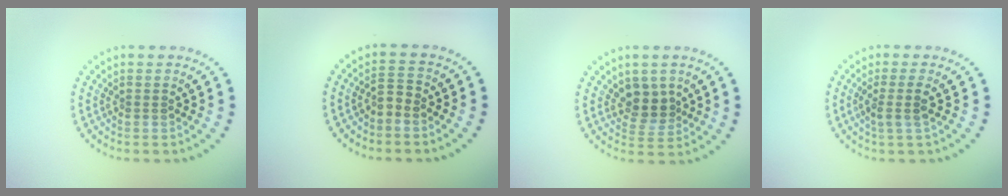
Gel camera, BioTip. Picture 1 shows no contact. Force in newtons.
{"total": 1.4, "press": 1.2, "slide": 0.7}
{"total": 2.7, "press": 2.2, "slide": 1.5}
{"total": 1.9, "press": 1.5, "slide": 1.1}